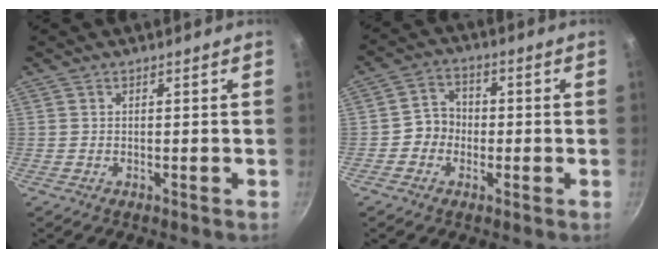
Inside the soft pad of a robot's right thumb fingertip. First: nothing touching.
{"total": 5.1, "force": [-1.0, 4.6, 2.0], "torque": [0.004, 0.018, -0.029]}